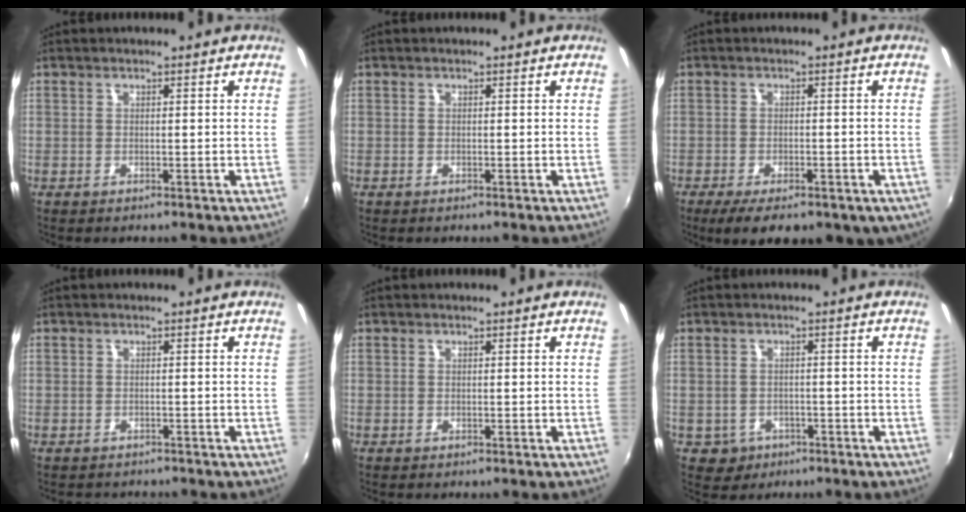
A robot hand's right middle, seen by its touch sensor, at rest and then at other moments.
{"total": 0.0}
{"total": 10.4, "force": [-6.2, 4.6, 7.0], "torque": [-0.144, -0.034, -0.083]}
{"total": 1.6, "force": [-1.3, 1.0, 0.0], "torque": [-0.007, 0.000, -0.021]}
{"total": 0.0}
{"total": 4.1, "force": [-1.6, 3.7, 0.9], "torque": [-0.031, 0.003, -0.017]}